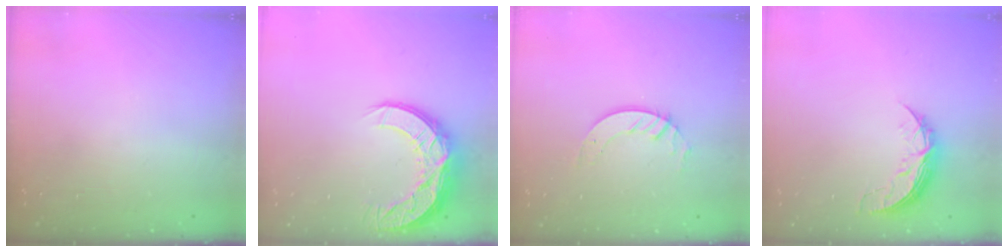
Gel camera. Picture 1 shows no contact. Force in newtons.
{"total": 12.6, "press": 12.6, "slide": 0.7}
{"total": 2.8, "press": 2.8, "slide": 0.2}
{"total": 8.0, "press": 8.0, "slide": 0.6}